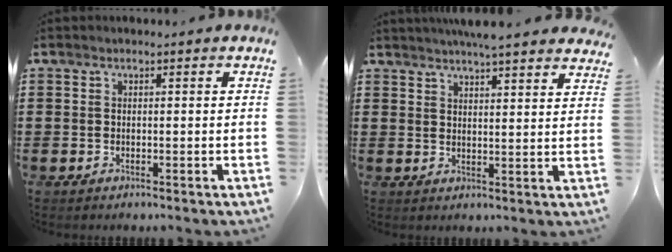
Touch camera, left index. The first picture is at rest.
{"total": 4.8, "force": [4.6, -0.2, 1.4], "torque": [-0.039, -0.013, 0.085]}